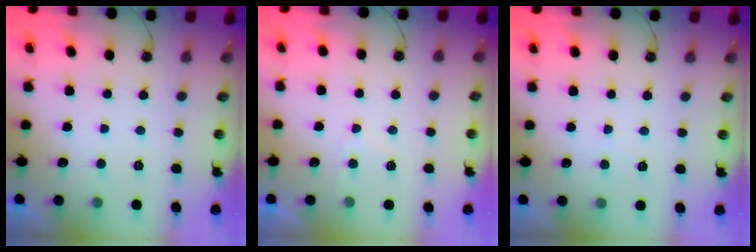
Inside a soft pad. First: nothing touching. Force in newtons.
{"total": 4.4, "press": 4.4, "slide": 0.6}
{"total": 3.8, "press": 3.7, "slide": 0.6}